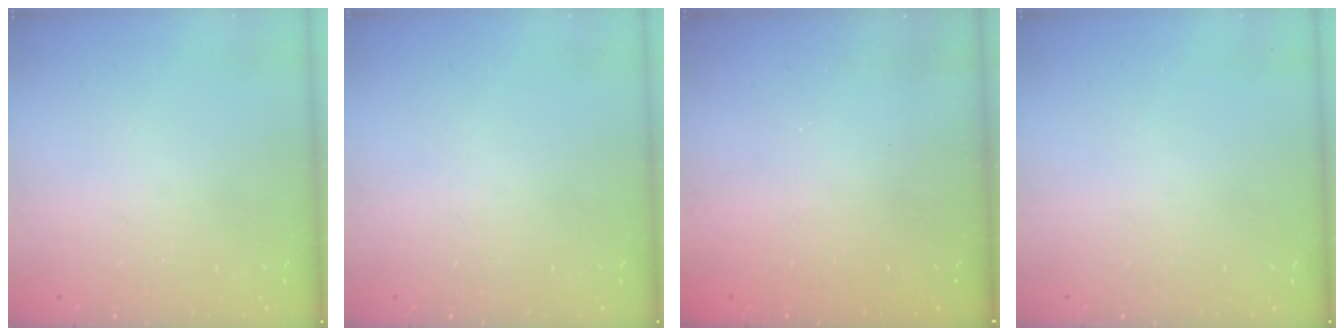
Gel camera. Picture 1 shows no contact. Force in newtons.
{"total": 0.0}
{"total": 2.3, "press": 2.2, "slide": 0.8}
{"total": 0.0}